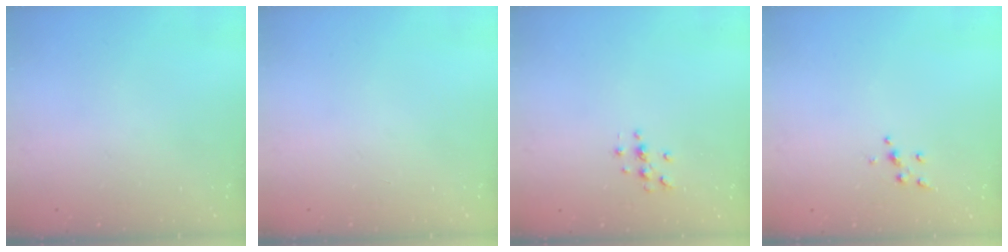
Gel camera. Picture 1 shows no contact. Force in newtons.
{"total": 0.0}
{"total": 3.3, "press": 3.3, "slide": 0.4}
{"total": 4.5, "press": 4.5, "slide": 0.5}